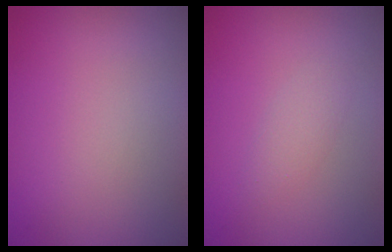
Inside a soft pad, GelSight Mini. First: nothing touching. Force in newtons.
{"total": 1.3, "press": 1.2, "slide": 0.1}